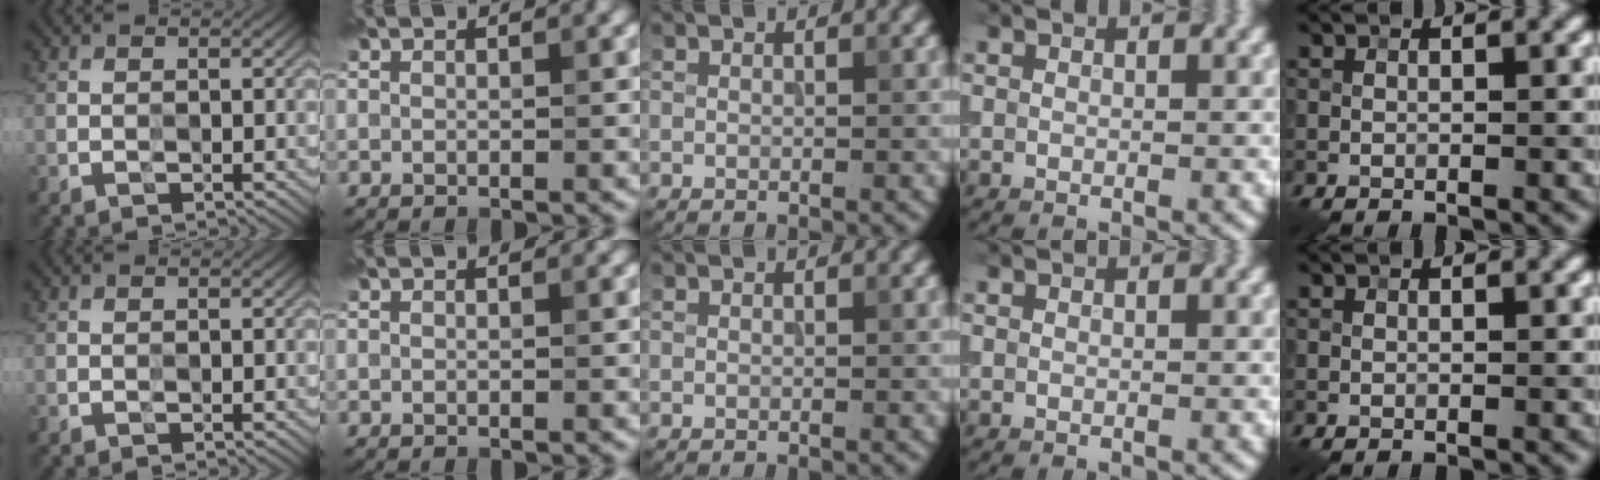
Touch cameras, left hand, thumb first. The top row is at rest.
{}